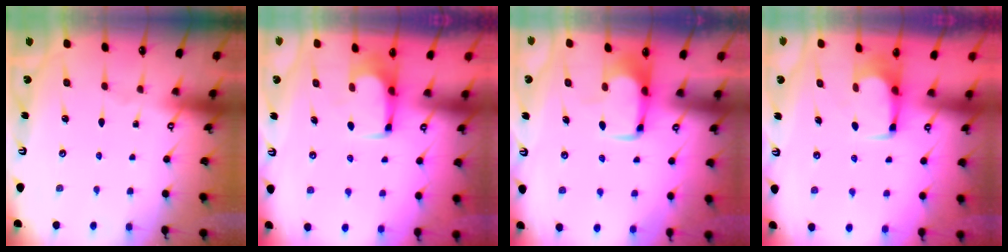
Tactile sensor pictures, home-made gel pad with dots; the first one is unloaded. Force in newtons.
{"total": 3.4, "press": 3.4, "slide": 0.2}
{"total": 1.9, "press": 1.9, "slide": 0.4}
{"total": 2.5, "press": 2.5, "slide": 0.4}